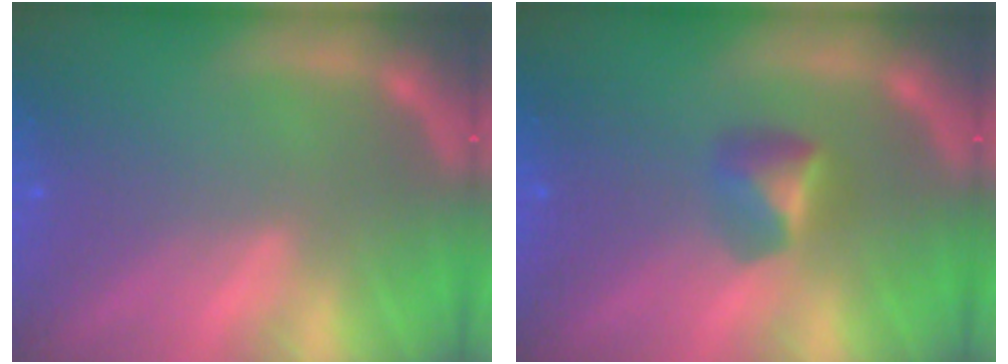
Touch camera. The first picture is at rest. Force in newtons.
{"total": 2.4}